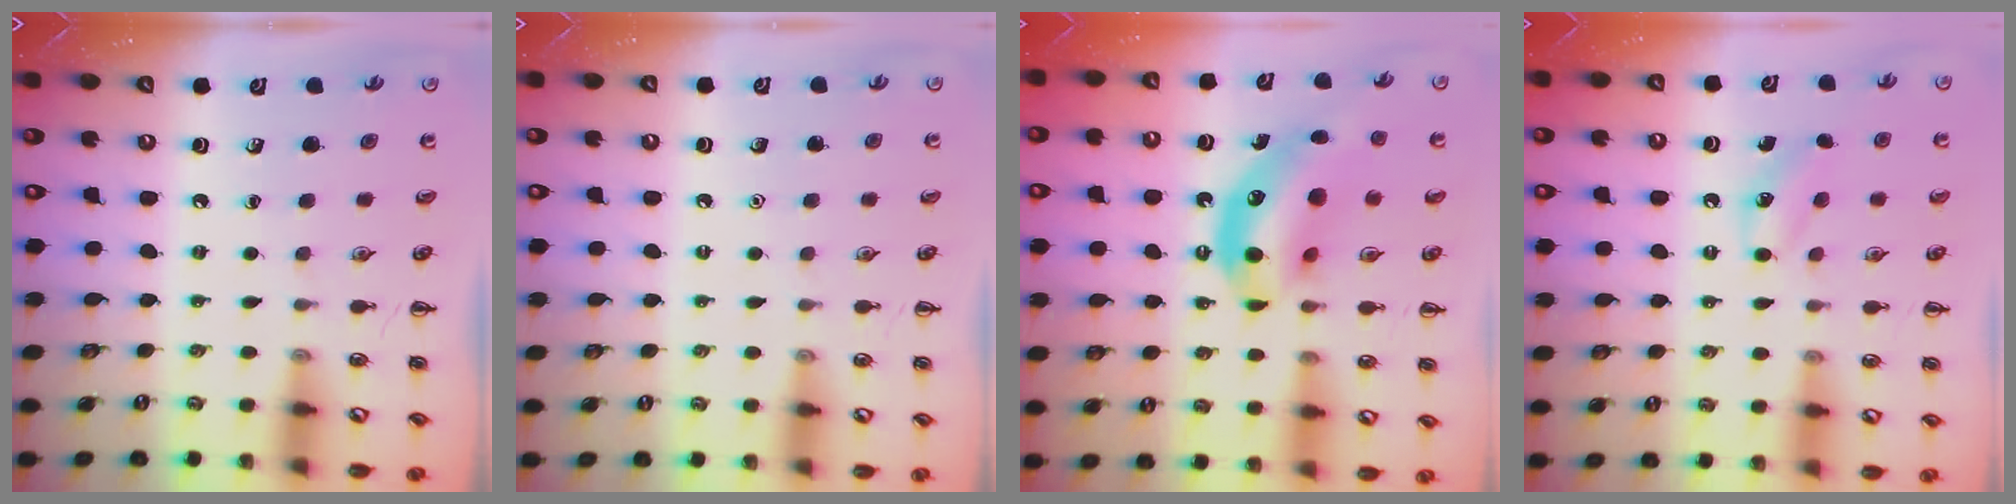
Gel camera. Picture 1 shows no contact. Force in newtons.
{"total": 1.6, "press": 1.6, "slide": 0.1}
{"total": 13.5, "press": 13.0, "slide": 3.5}
{"total": 6.2, "press": 6.0, "slide": 1.5}